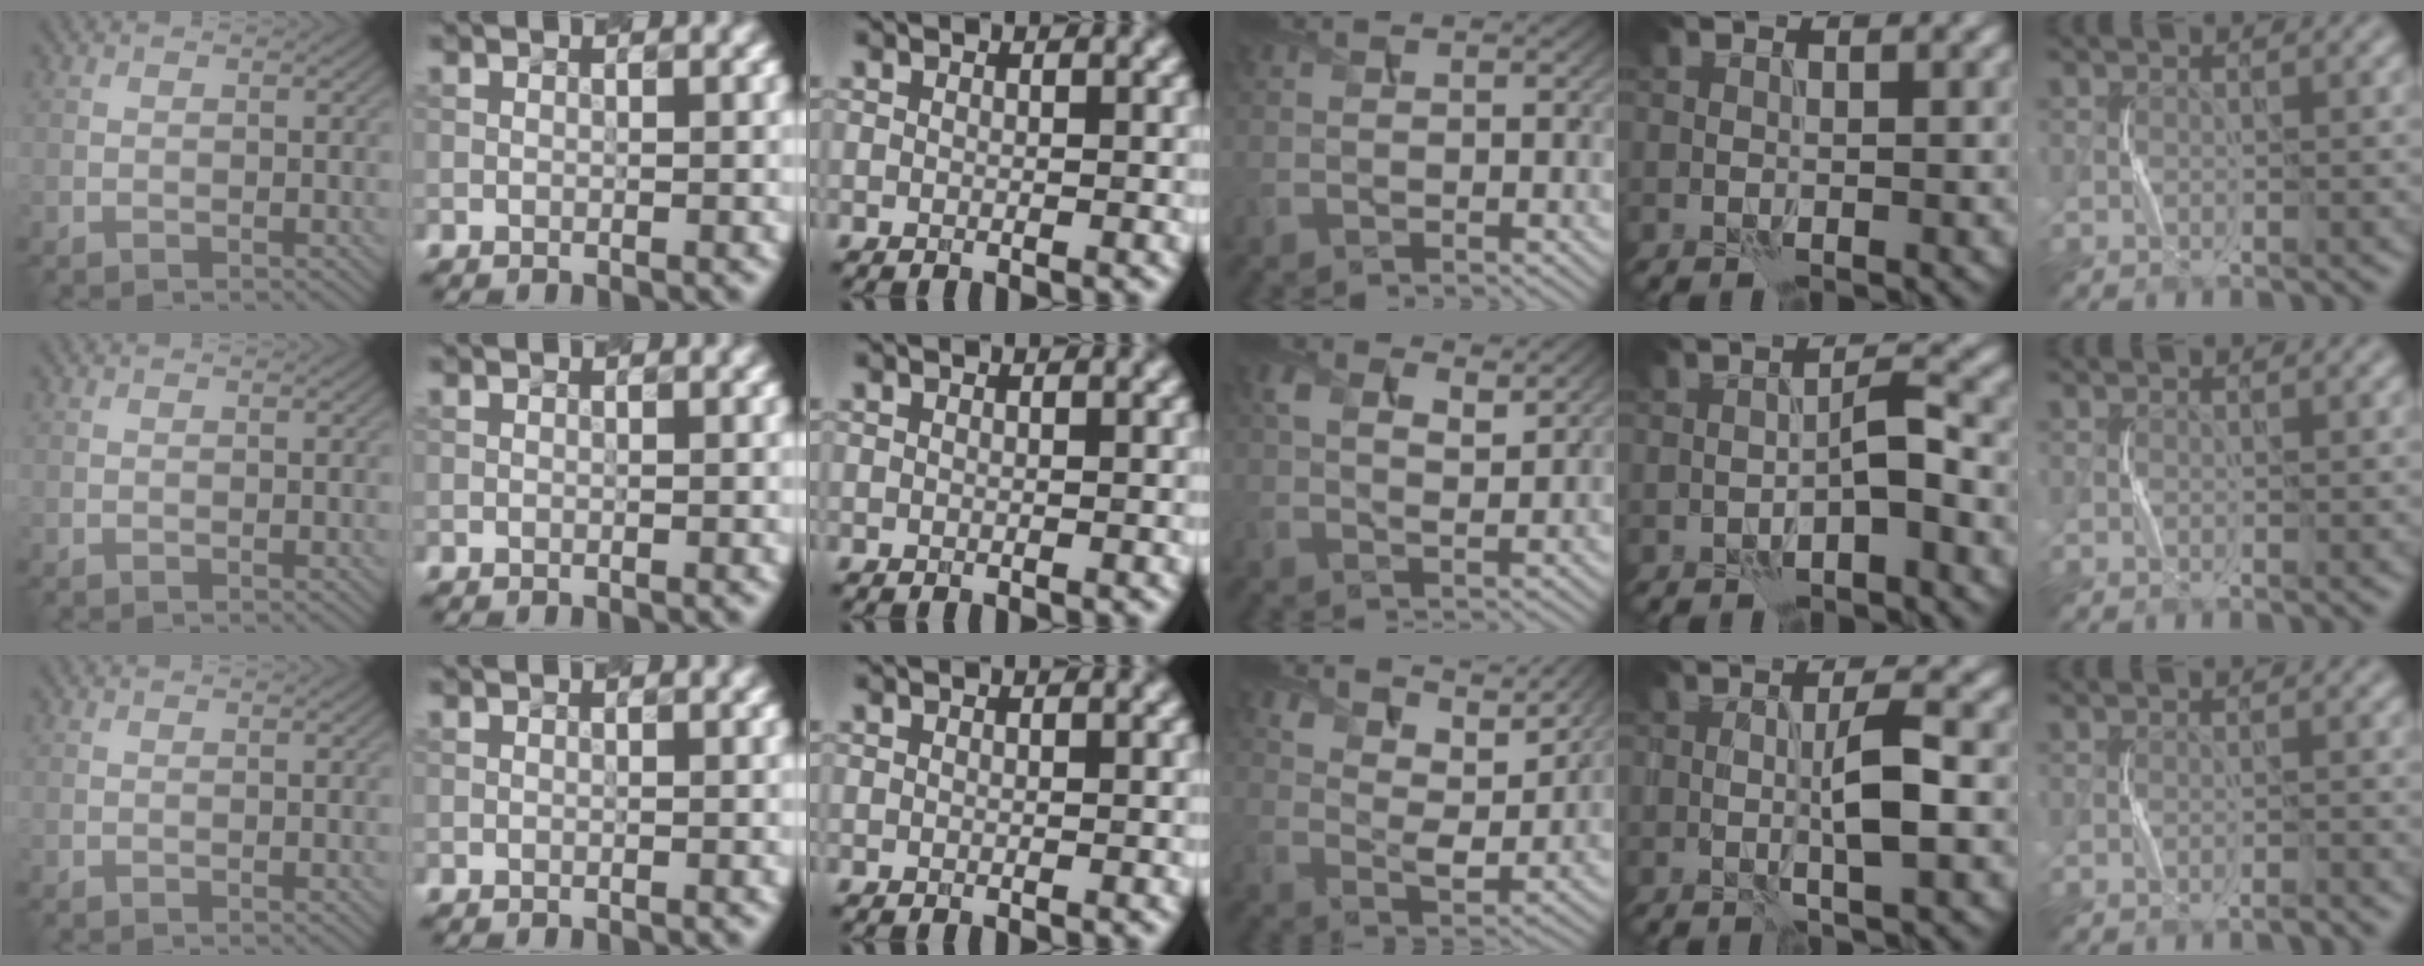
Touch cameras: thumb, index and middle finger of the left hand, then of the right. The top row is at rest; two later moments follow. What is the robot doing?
{"motion": "squeeze", "object": "stress ball aka squeeze ball"}